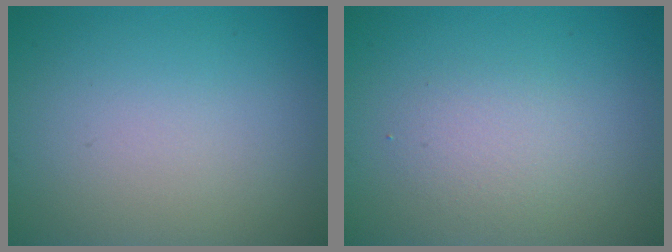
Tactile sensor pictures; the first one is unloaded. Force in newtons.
{"total": 1.8, "press": 1.8, "slide": 0.1}